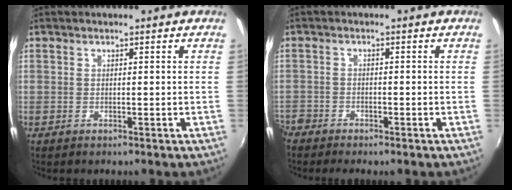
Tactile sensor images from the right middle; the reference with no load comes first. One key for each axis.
{"total": 4.3, "fx": -3.7, "fy": 2.0, "fz": 1.0, "tx": -0.041, "ty": -0.015, "tz": -0.075}